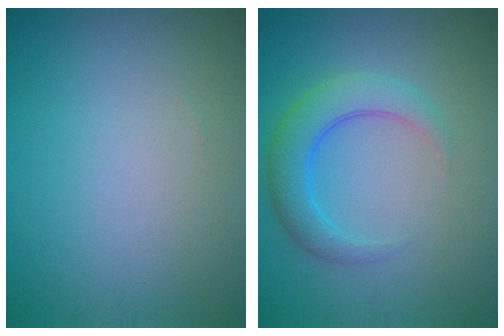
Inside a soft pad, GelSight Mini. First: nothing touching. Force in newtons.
{"total": 4.2, "press": 4.1, "slide": 0.3}